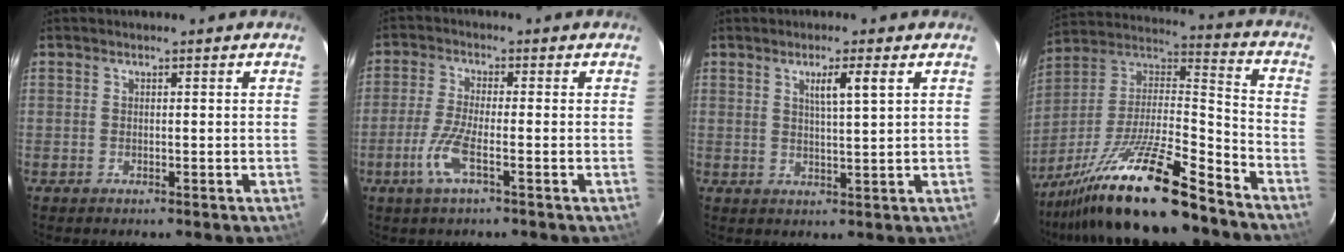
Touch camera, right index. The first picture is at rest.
{"total": 5.5, "force": [-2.5, 0.6, 4.9], "torque": [-0.109, -0.008, -0.052]}
{"total": 3.9, "force": [1.7, -0.2, 3.5], "torque": [-0.062, -0.002, 0.029]}
{"total": 20.9, "force": [-15.8, 2.1, 13.6], "torque": [-0.263, -0.015, -0.285]}